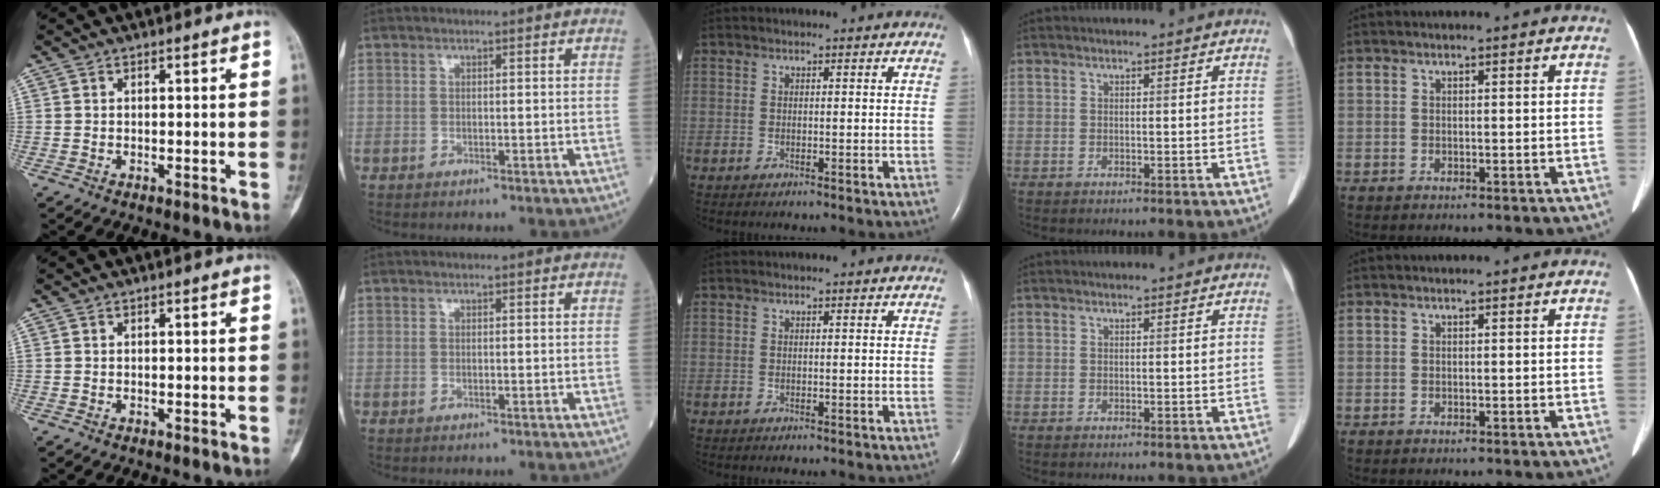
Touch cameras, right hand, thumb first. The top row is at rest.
{}